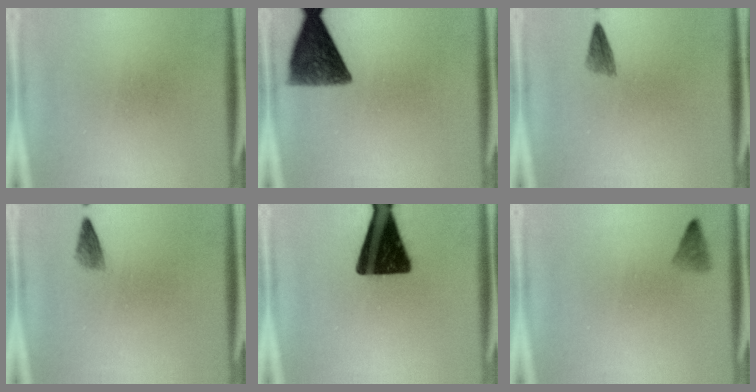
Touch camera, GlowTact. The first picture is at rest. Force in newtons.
{"total": 10.4}
{"total": 1.7}
{"total": 1.6}
{"total": 18.5}
{"total": 1.6}